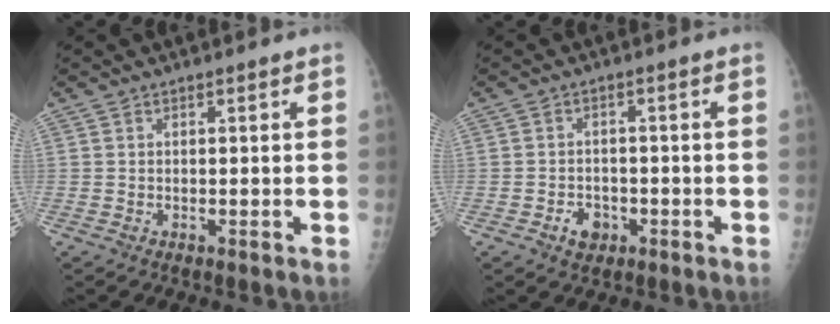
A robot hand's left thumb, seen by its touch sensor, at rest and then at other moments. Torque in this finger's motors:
{"motor_torque": [-0.32, 0.12, 0.10, -0.03, 0.00]}